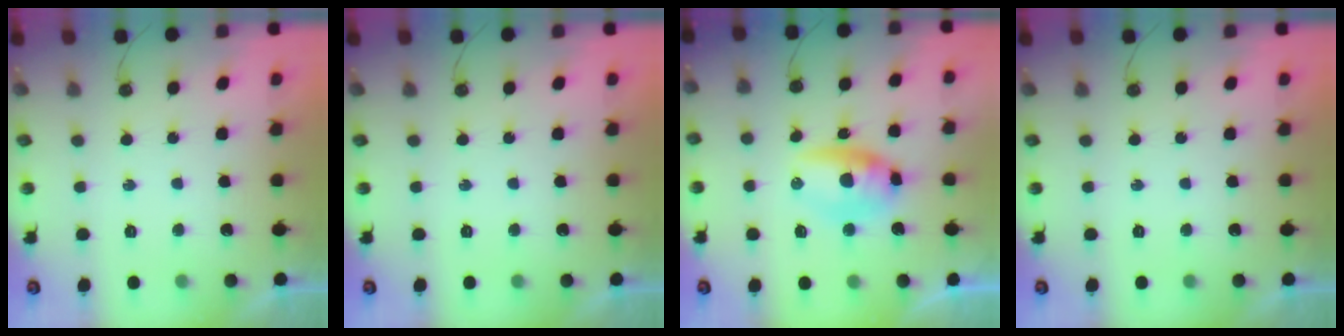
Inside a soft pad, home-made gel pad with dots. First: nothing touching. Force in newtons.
{"total": 0.0}
{"total": 7.4, "press": 7.4, "slide": 0.8}
{"total": 0.0}